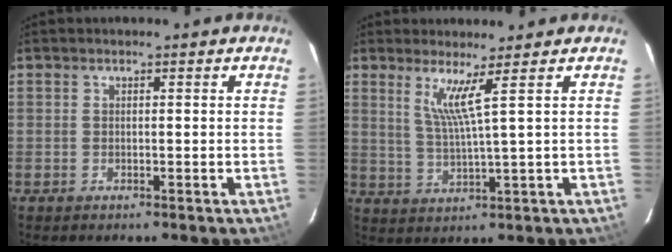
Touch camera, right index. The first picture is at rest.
{"total": 4.7, "force": [2.6, -1.3, 3.7], "torque": [-0.072, -0.014, 0.050]}